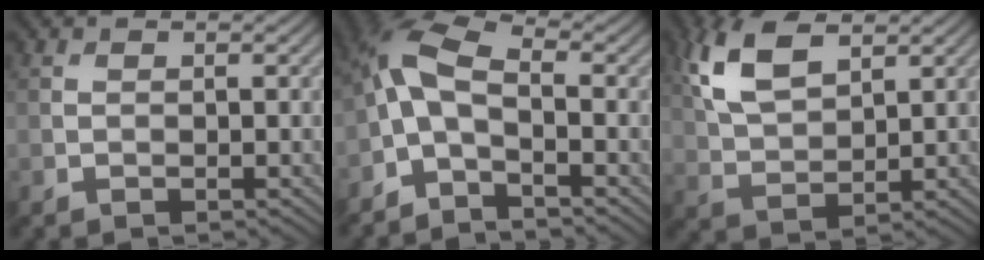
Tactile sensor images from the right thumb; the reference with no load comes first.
{"total": 6.4, "force": [-2.1, 2.9, 5.3], "torque": [-0.117, 0.014, -0.064]}
{"total": 8.6, "force": [4.2, 4.2, 6.3], "torque": [-0.153, 0.010, 0.085]}